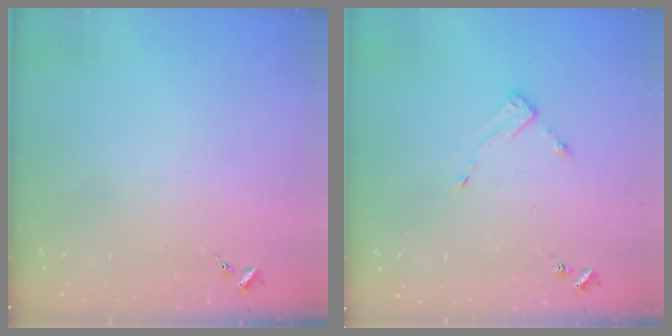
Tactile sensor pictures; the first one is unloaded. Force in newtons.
{"total": 3.5, "press": 3.5, "slide": 0.1}